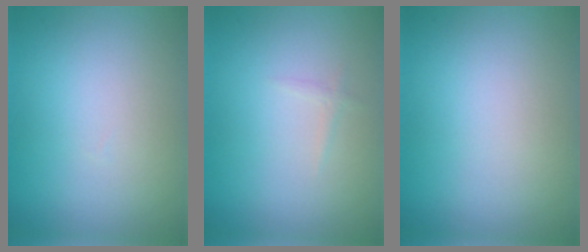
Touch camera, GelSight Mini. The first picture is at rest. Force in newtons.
{"total": 0.5, "press": 0.5, "slide": 0.0}
{"total": 0.0}